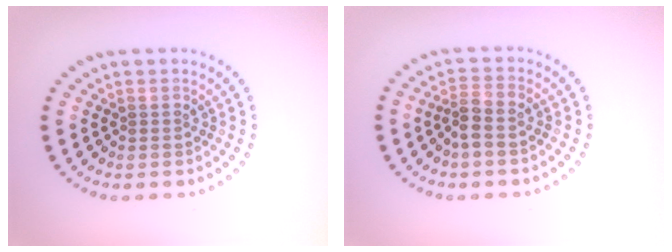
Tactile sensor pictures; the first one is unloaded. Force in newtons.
{"total": 2.0, "press": 1.6, "slide": 1.2}